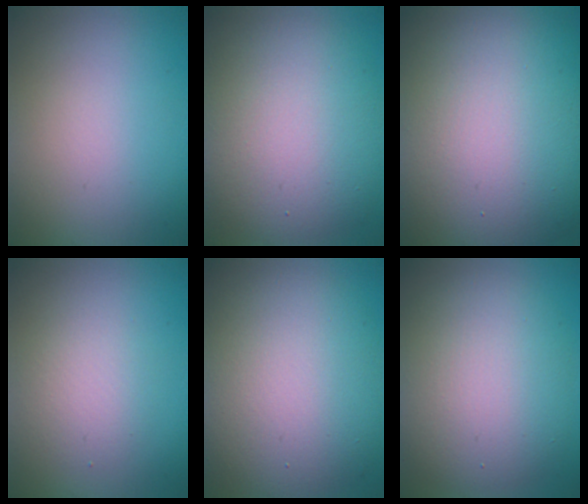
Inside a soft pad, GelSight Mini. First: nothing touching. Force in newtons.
{"total": 10.5, "press": 10.5, "slide": 0.8}
{"total": 18.4, "press": 18.4, "slide": 0.5}
{"total": 2.5, "press": 2.5, "slide": 0.3}
{"total": 10.7, "press": 10.7, "slide": 0.7}
{"total": 8.1, "press": 8.0, "slide": 0.2}